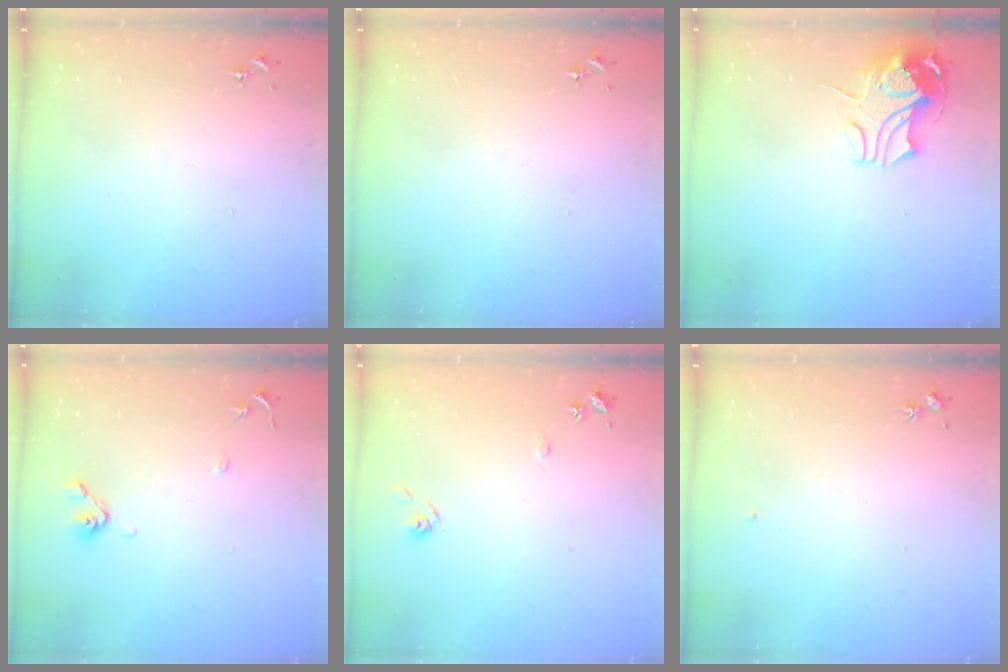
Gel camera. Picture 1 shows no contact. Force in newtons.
{"total": 0.0}
{"total": 10.9, "press": 10.9, "slide": 1.1}
{"total": 8.9, "press": 8.7, "slide": 1.9}
{"total": 7.2, "press": 7.2, "slide": 0.7}
{"total": 4.4, "press": 4.4, "slide": 0.5}